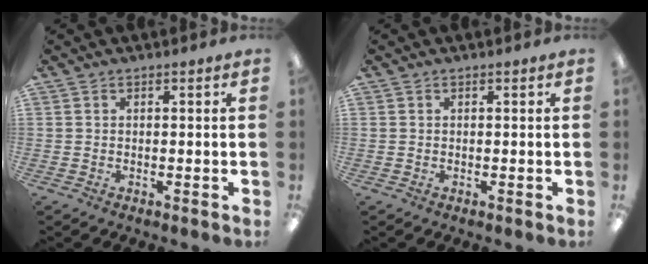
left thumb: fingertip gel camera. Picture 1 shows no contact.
{"total": 0.0}